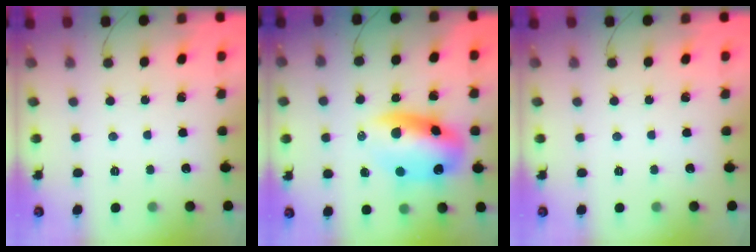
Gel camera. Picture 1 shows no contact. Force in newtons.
{"total": 13.9, "press": 13.4, "slide": 3.6}
{"total": 0.0}